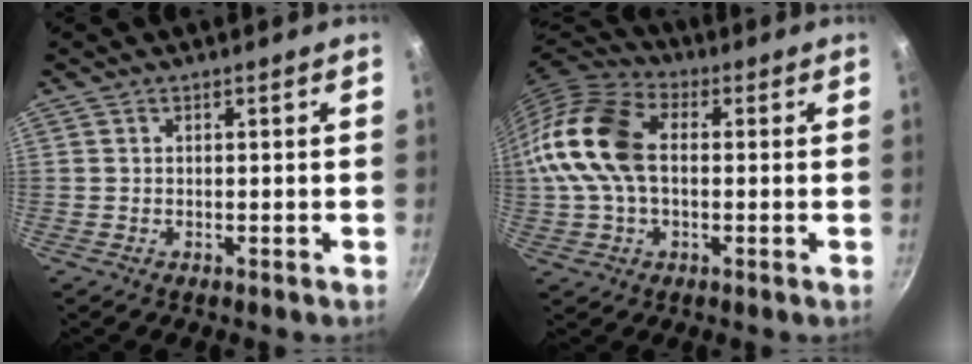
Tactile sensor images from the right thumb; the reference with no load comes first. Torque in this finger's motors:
{"motor_torque": [2.46, 2.54, 0.22, -0.02, 0.25]}